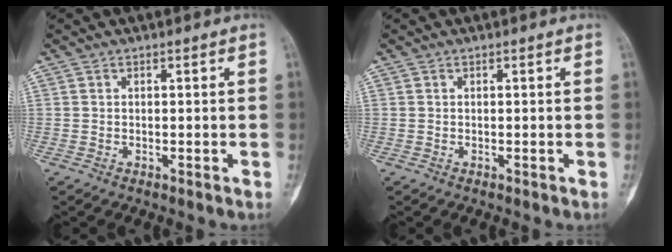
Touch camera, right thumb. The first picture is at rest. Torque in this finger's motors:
{"motor_torque": [0.01, 0.01, -0.02, -0.02, 0.00]}